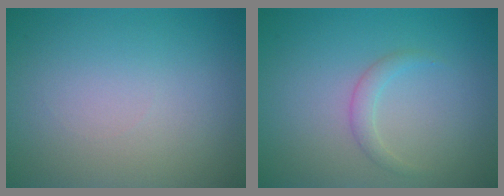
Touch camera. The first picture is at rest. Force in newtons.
{"total": 1.2, "press": 1.2, "slide": 0.1}